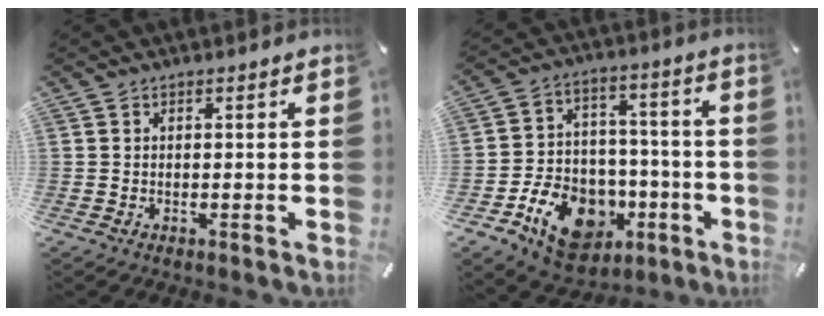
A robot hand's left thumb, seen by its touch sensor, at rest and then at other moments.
{"total": 16.2, "force": [-7.2, 11.8, 8.5], "torque": [-0.118, 0.048, -0.114]}